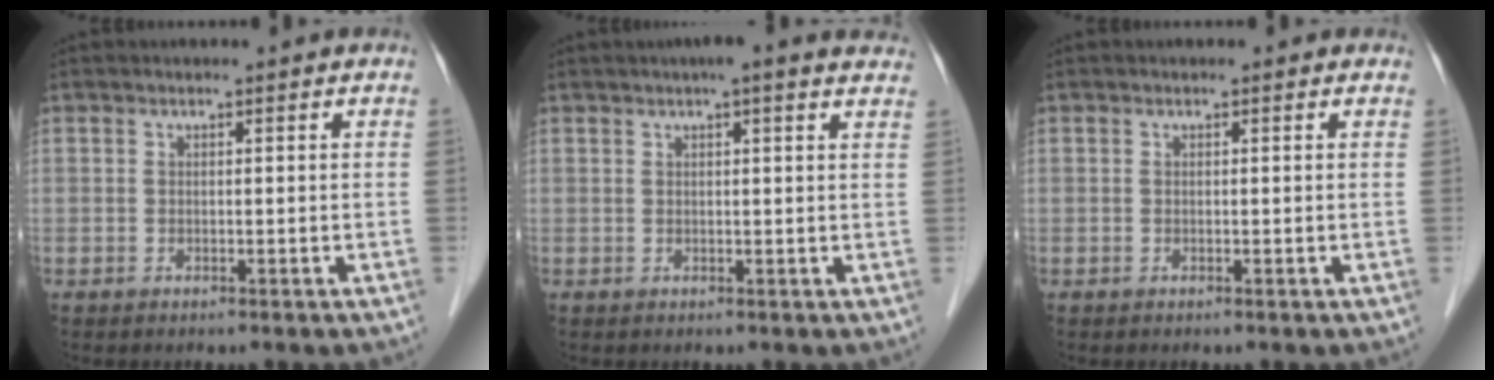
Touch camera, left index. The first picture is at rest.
{"total": 6.8, "force": [5.3, 1.1, 4.1], "torque": [-0.051, 0.023, 0.052]}
{"total": 0.0}